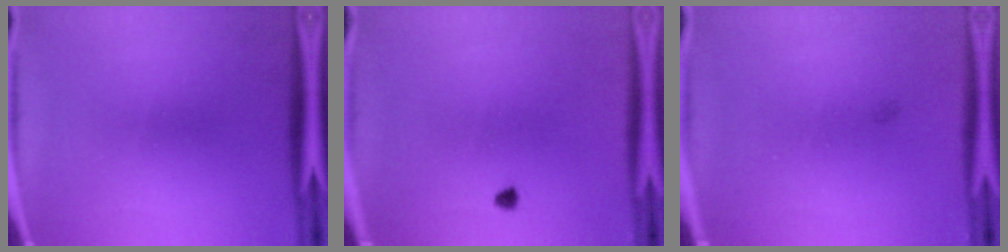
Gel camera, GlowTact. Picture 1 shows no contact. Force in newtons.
{"total": 1.0}
{"total": 0.6}